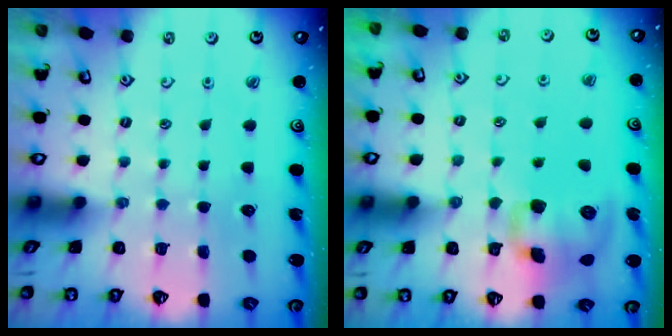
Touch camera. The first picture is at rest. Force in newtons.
{"total": 13.0, "press": 12.8, "slide": 2.3}